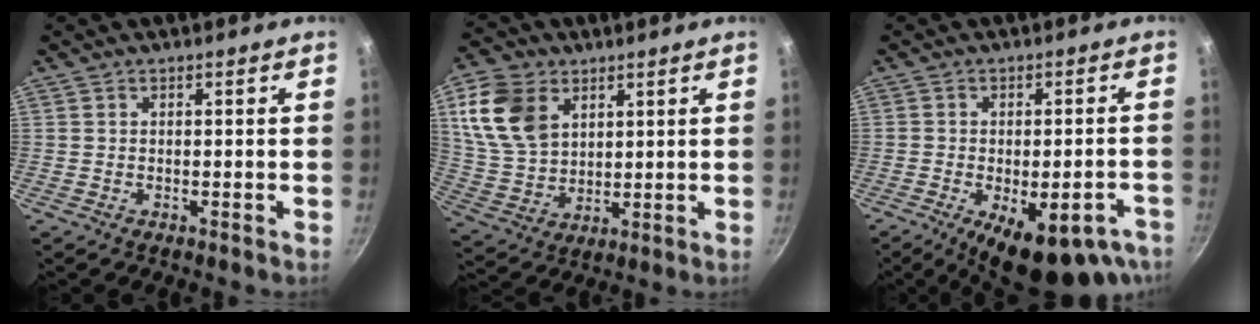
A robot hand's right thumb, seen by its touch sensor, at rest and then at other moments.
{"total": 13.8, "force": [5.3, 9.7, 8.2], "torque": [-0.140, -0.010, 0.114]}
{"total": 17.2, "force": [-8.9, 6.9, 13.0], "torque": [-0.139, 0.013, -0.110]}